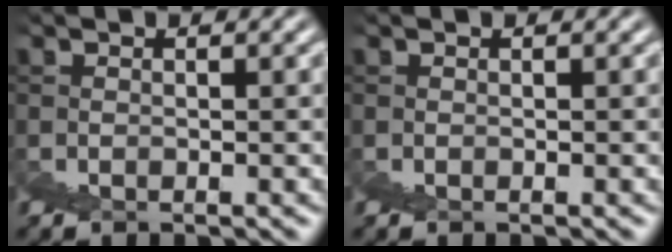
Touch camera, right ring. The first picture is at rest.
{"total": 0.0}